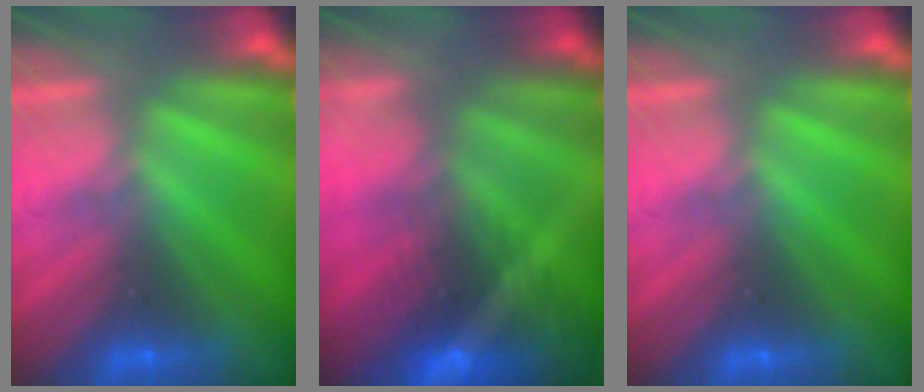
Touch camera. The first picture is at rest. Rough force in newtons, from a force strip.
{"total": 8.6}
{"total": 0.0}